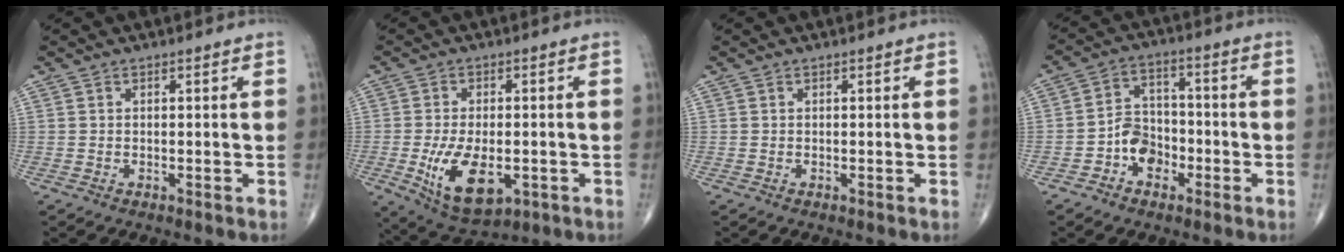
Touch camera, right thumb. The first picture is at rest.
{"total": 11.8, "force": [-3.0, 6.2, 9.6], "torque": [-0.161, -0.008, -0.036]}
{"total": 0.0}
{"total": 7.4, "force": [-3.0, 5.6, 3.8], "torque": [-0.034, 0.035, -0.059]}